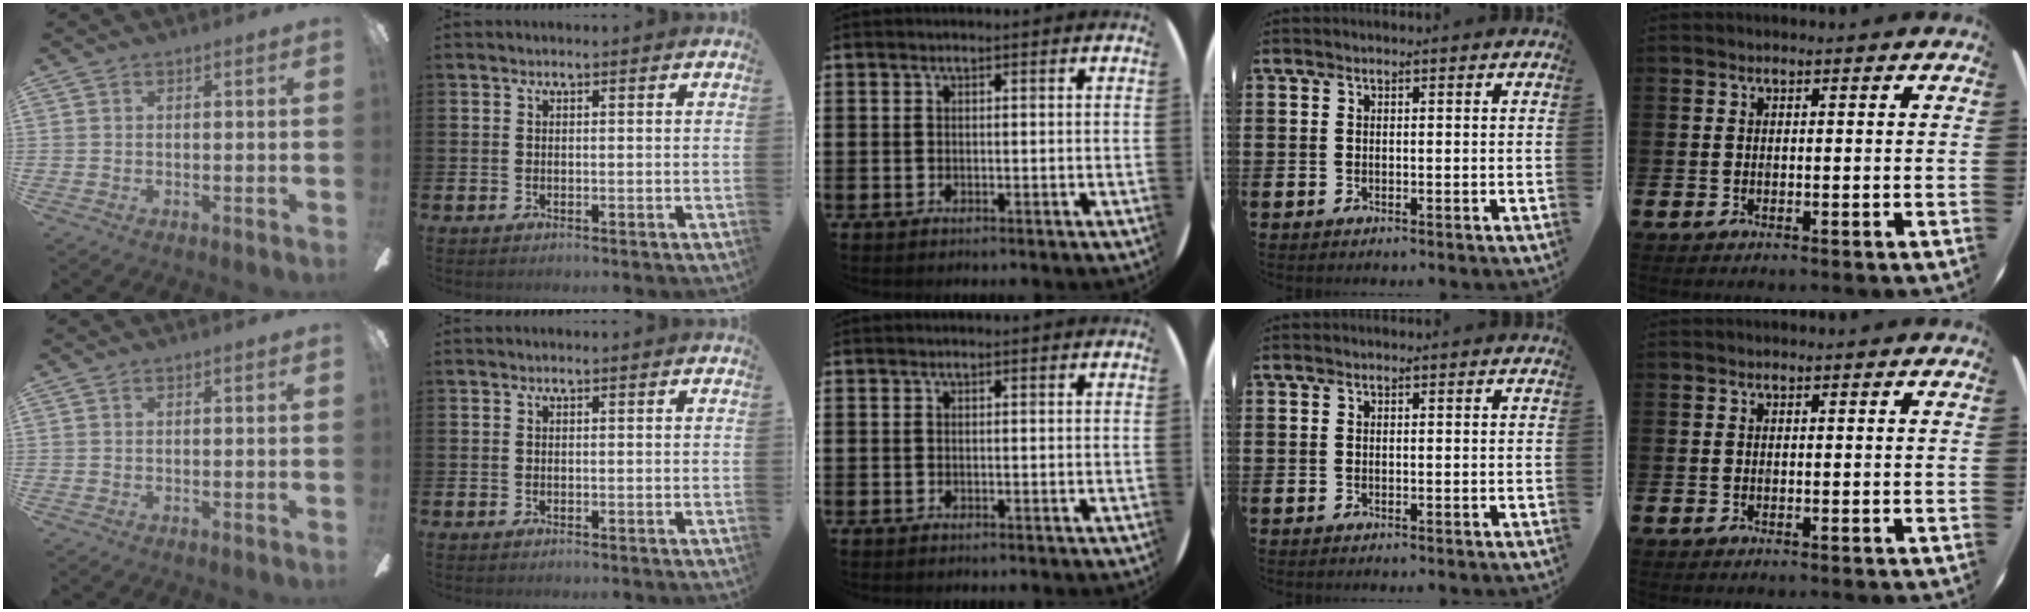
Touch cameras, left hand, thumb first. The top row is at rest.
{}